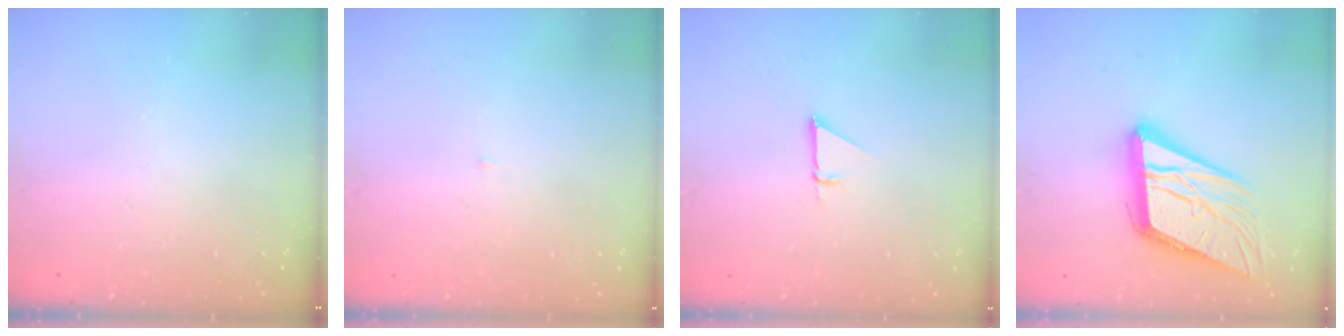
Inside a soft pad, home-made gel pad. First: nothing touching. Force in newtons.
{"total": 2.0, "press": 2.0, "slide": 0.2}
{"total": 2.3, "press": 2.3, "slide": 0.1}
{"total": 20.0, "press": 19.7, "slide": 3.6}